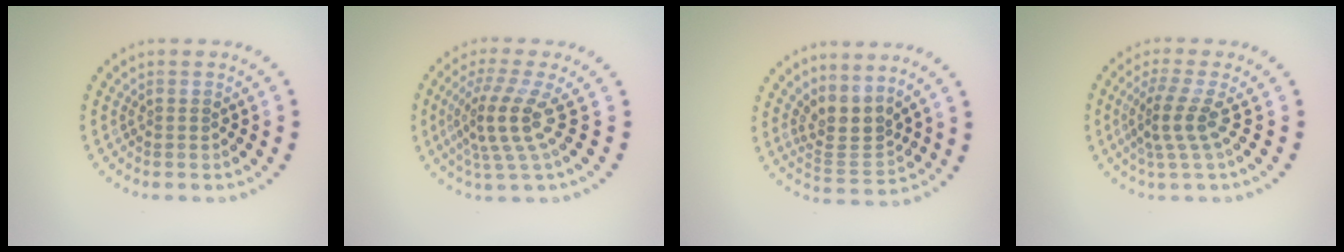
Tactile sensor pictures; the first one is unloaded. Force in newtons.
{"total": 4.0, "press": 2.8, "slide": 2.9}
{"total": 3.1, "press": 2.2, "slide": 2.2}
{"total": 2.9, "press": 2.0, "slide": 2.2}